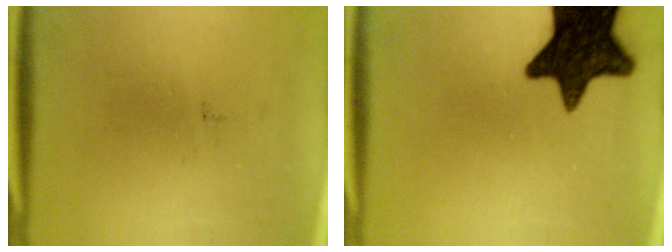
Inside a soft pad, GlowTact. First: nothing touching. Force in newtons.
{"total": 16.2}